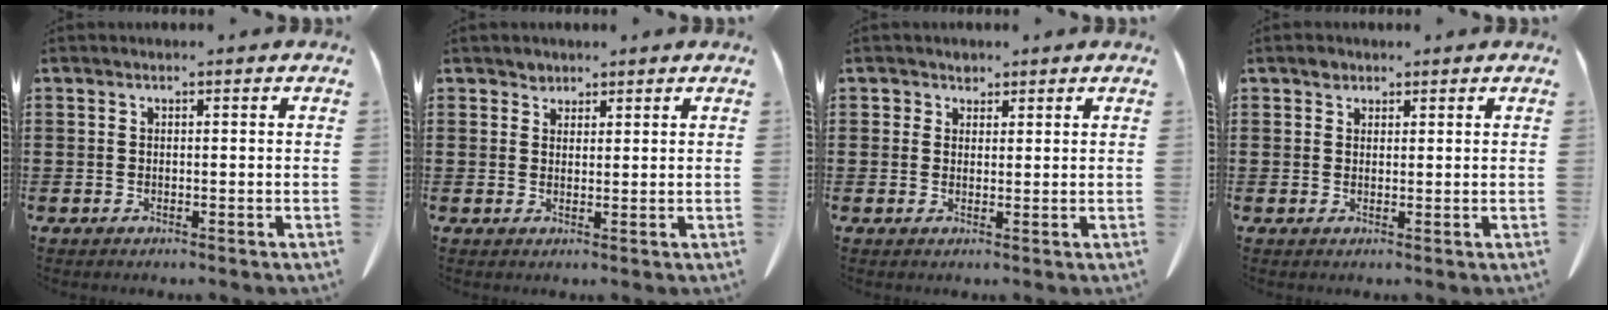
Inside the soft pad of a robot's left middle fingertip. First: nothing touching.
{"total": 1.6, "force": [1.3, 0.9, 0.1], "torque": [-0.006, 0.004, 0.026]}
{"total": 1.8, "force": [1.3, 1.3, 0.1], "torque": [0.000, 0.002, 0.023]}
{"total": 1.5, "force": [1.1, 1.0, 0.4], "torque": [-0.003, 0.000, 0.019]}